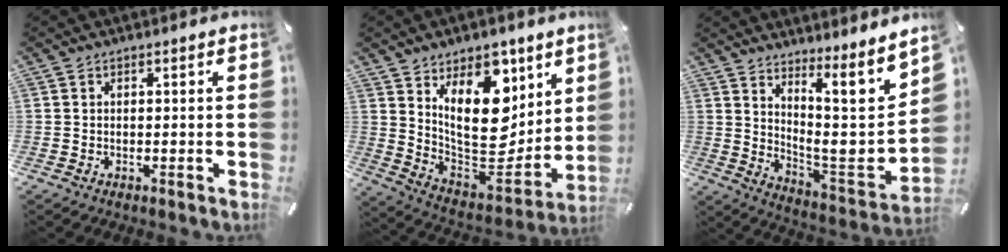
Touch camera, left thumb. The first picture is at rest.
{"total": 18.7, "force": [7.7, 11.4, 12.6], "torque": [-0.194, -0.073, 0.139]}
{"total": 12.2, "force": [7.6, 2.2, 9.3], "torque": [-0.118, -0.110, 0.116]}